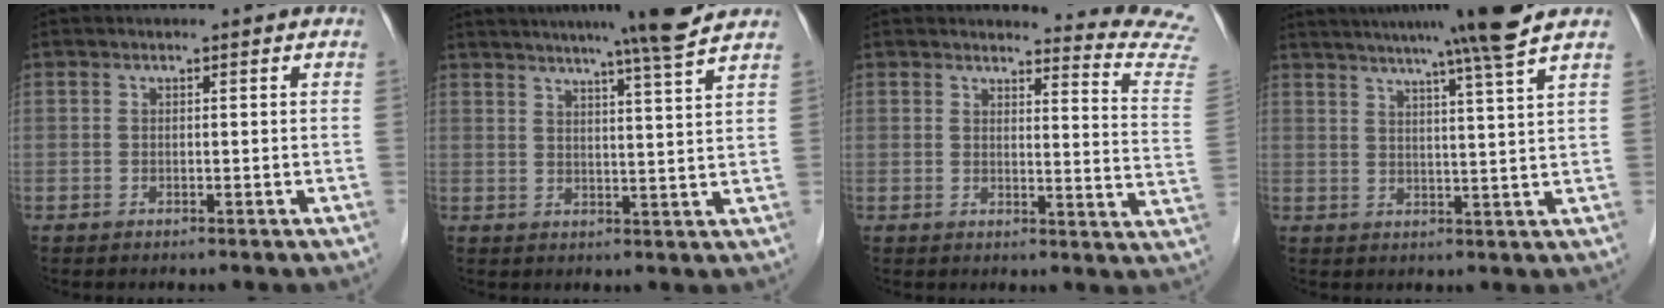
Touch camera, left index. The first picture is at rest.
{"total": 10.6, "force": [9.1, -1.6, 5.2], "torque": [-0.080, 0.001, 0.113]}
{"total": 11.6, "force": [11.5, -1.7, 0.2], "torque": [-0.002, -0.135, 0.101]}
{"total": 11.3, "force": [9.4, -2.5, 5.8], "torque": [-0.092, -0.012, 0.123]}